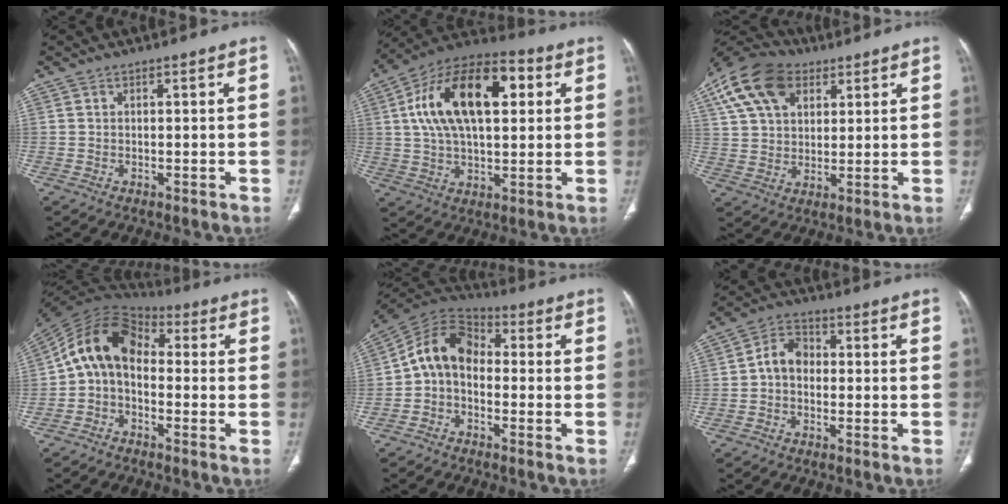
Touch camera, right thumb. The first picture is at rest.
{"total": 21.5, "force": [5.2, 11.1, 17.7], "torque": [-0.289, 0.019, 0.078]}
{"total": 16.0, "force": [7.4, 10.3, 9.8], "torque": [-0.183, 0.004, 0.131]}
{"total": 11.8, "force": [-0.6, 8.2, 8.5], "torque": [-0.139, 0.050, -0.028]}
{"total": 10.0, "force": [-1.1, 7.2, 6.8], "torque": [-0.108, 0.042, -0.039]}
{"total": 7.3, "force": [-0.8, 5.4, 4.8], "torque": [-0.067, 0.026, -0.031]}